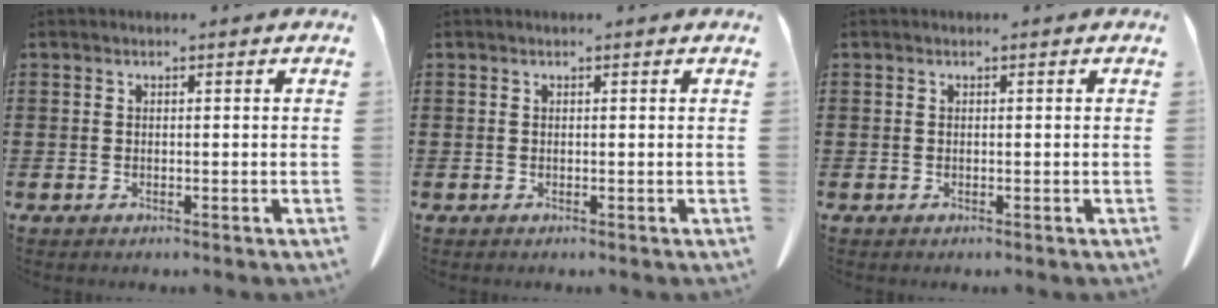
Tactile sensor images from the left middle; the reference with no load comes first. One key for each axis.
{"total": 0.0}
{"total": 0.0}